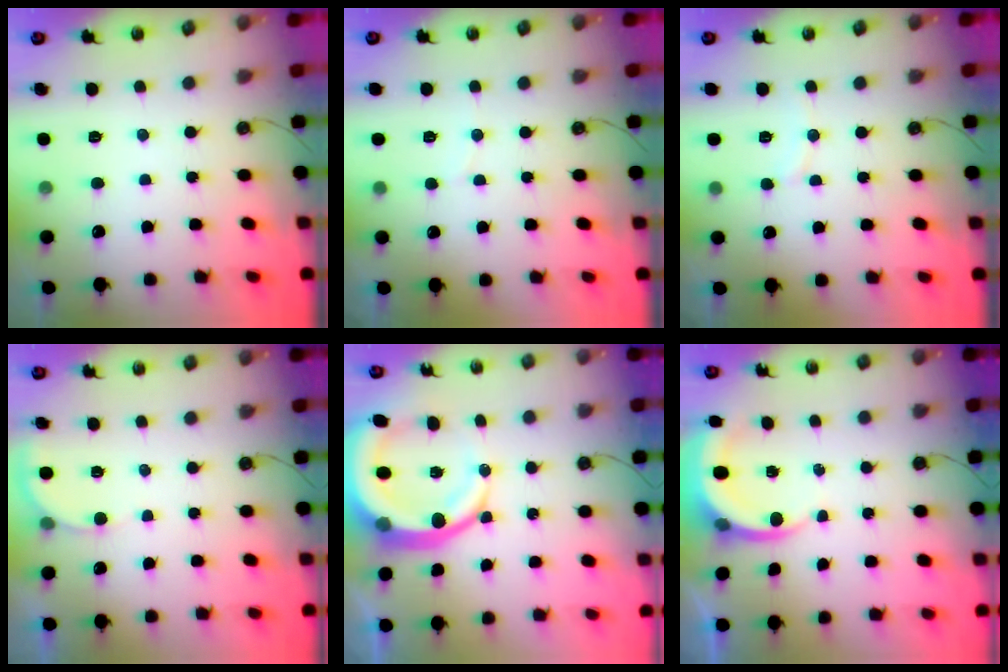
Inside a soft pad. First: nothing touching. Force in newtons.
{"total": 2.0, "press": 1.8, "slide": 1.0}
{"total": 5.9, "press": 5.9, "slide": 0.7}
{"total": 3.8, "press": 3.8, "slide": 0.3}
{"total": 18.2, "press": 17.9, "slide": 3.2}
{"total": 4.5, "press": 4.5, "slide": 0.1}